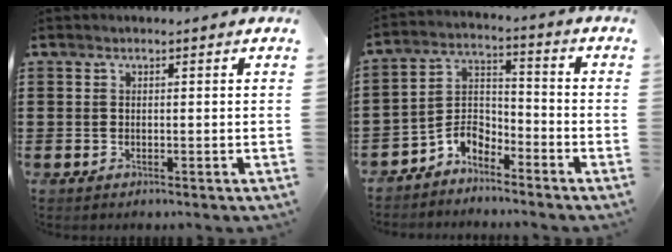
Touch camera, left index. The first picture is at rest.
{"total": 5.3, "force": [-4.6, 2.1, 1.6], "torque": [-0.047, 0.003, -0.096]}